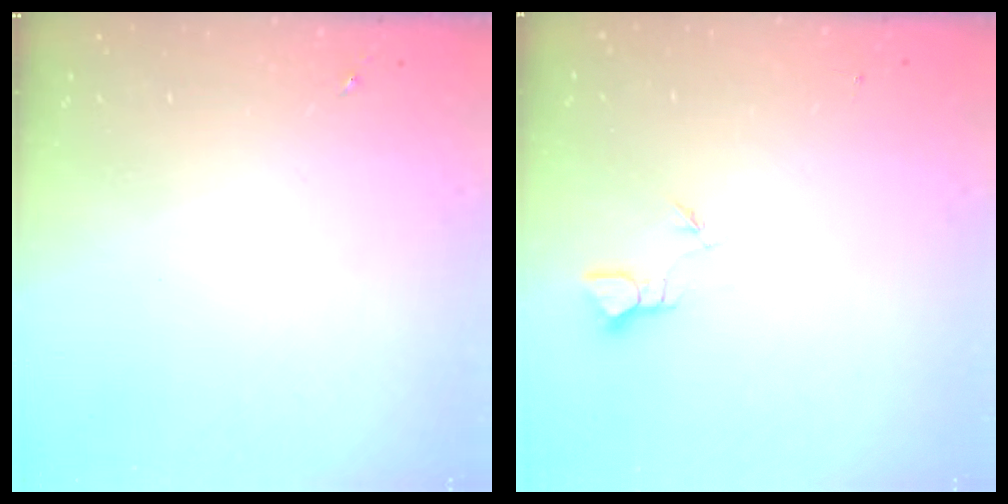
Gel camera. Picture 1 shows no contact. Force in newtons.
{"total": 2.4, "press": 2.4, "slide": 0.2}